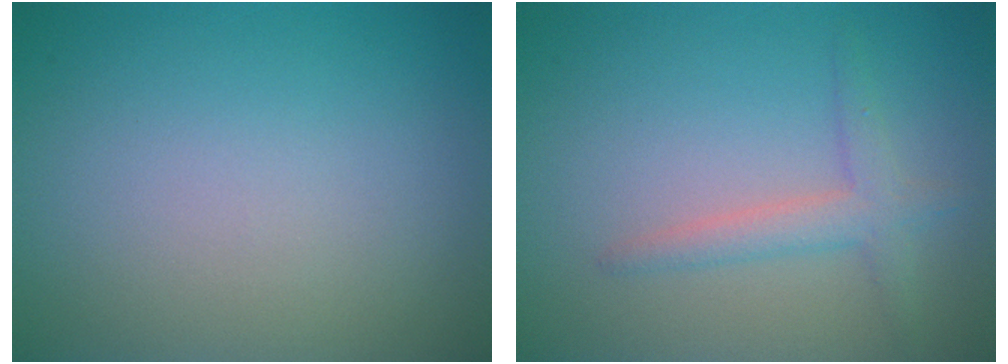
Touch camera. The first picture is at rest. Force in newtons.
{"total": 2.3, "press": 2.3, "slide": 0.1}